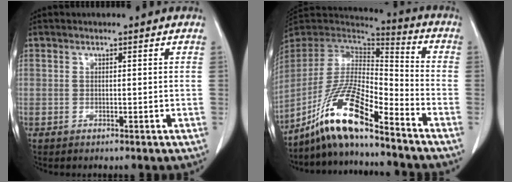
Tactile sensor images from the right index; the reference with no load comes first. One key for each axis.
{"total": 14.0, "fx": -10.0, "fy": 1.8, "fz": 9.6, "tx": -0.185, "ty": 0.002, "tz": -0.184}